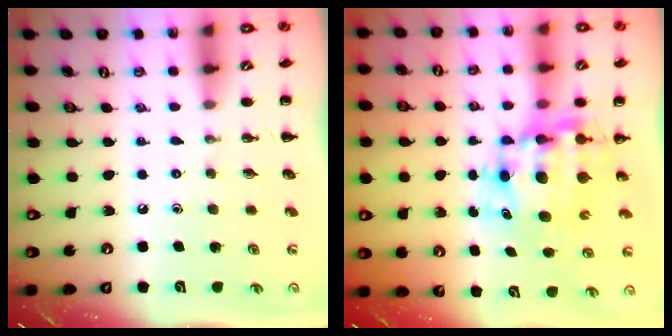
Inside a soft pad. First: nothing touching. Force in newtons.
{"total": 9.0, "press": 8.6, "slide": 2.6}